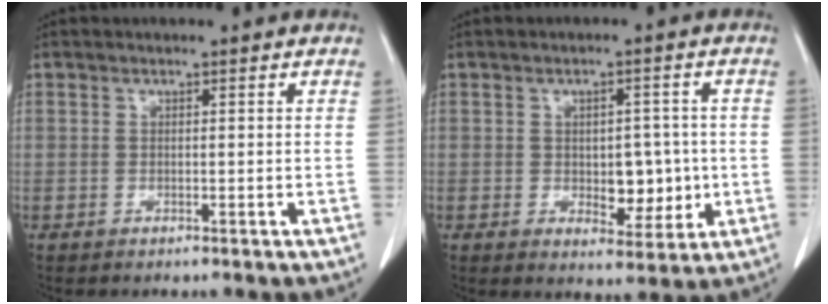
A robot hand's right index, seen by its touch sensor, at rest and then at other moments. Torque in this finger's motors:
{"motor_torque": [0.31, 0.24, 0.07, 0.04]}